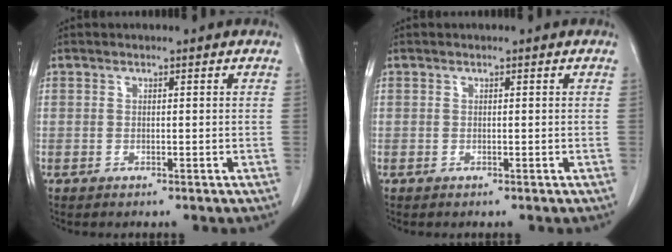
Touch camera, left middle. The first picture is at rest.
{"total": 0.0}